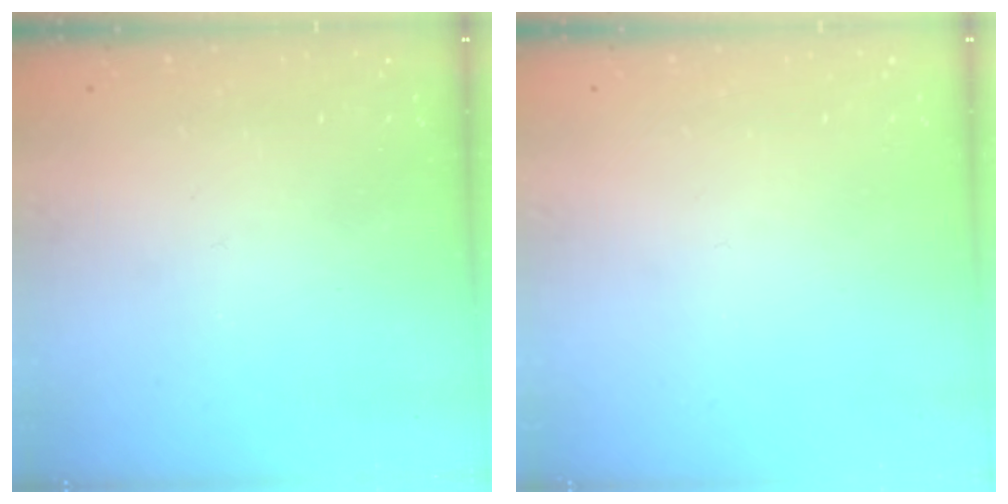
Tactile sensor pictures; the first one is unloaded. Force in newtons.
{"total": 0.0}